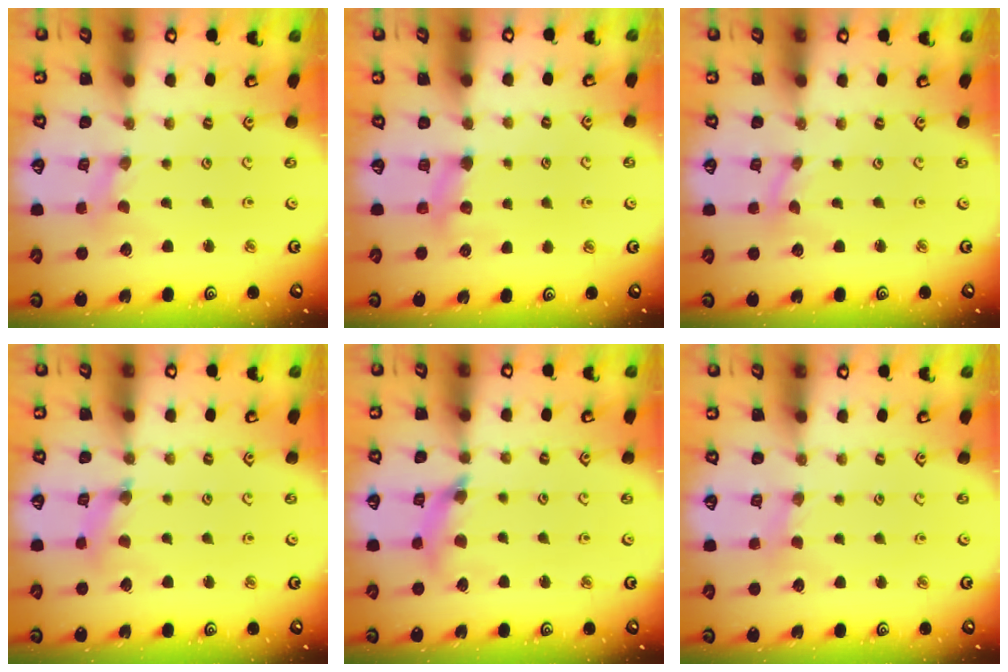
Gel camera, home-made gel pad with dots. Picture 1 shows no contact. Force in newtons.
{"total": 4.1, "press": 4.0, "slide": 0.9}
{"total": 0.0}
{"total": 2.7, "press": 2.7, "slide": 0.4}
{"total": 9.4, "press": 9.3, "slide": 1.0}
{"total": 1.7, "press": 1.7, "slide": 0.2}